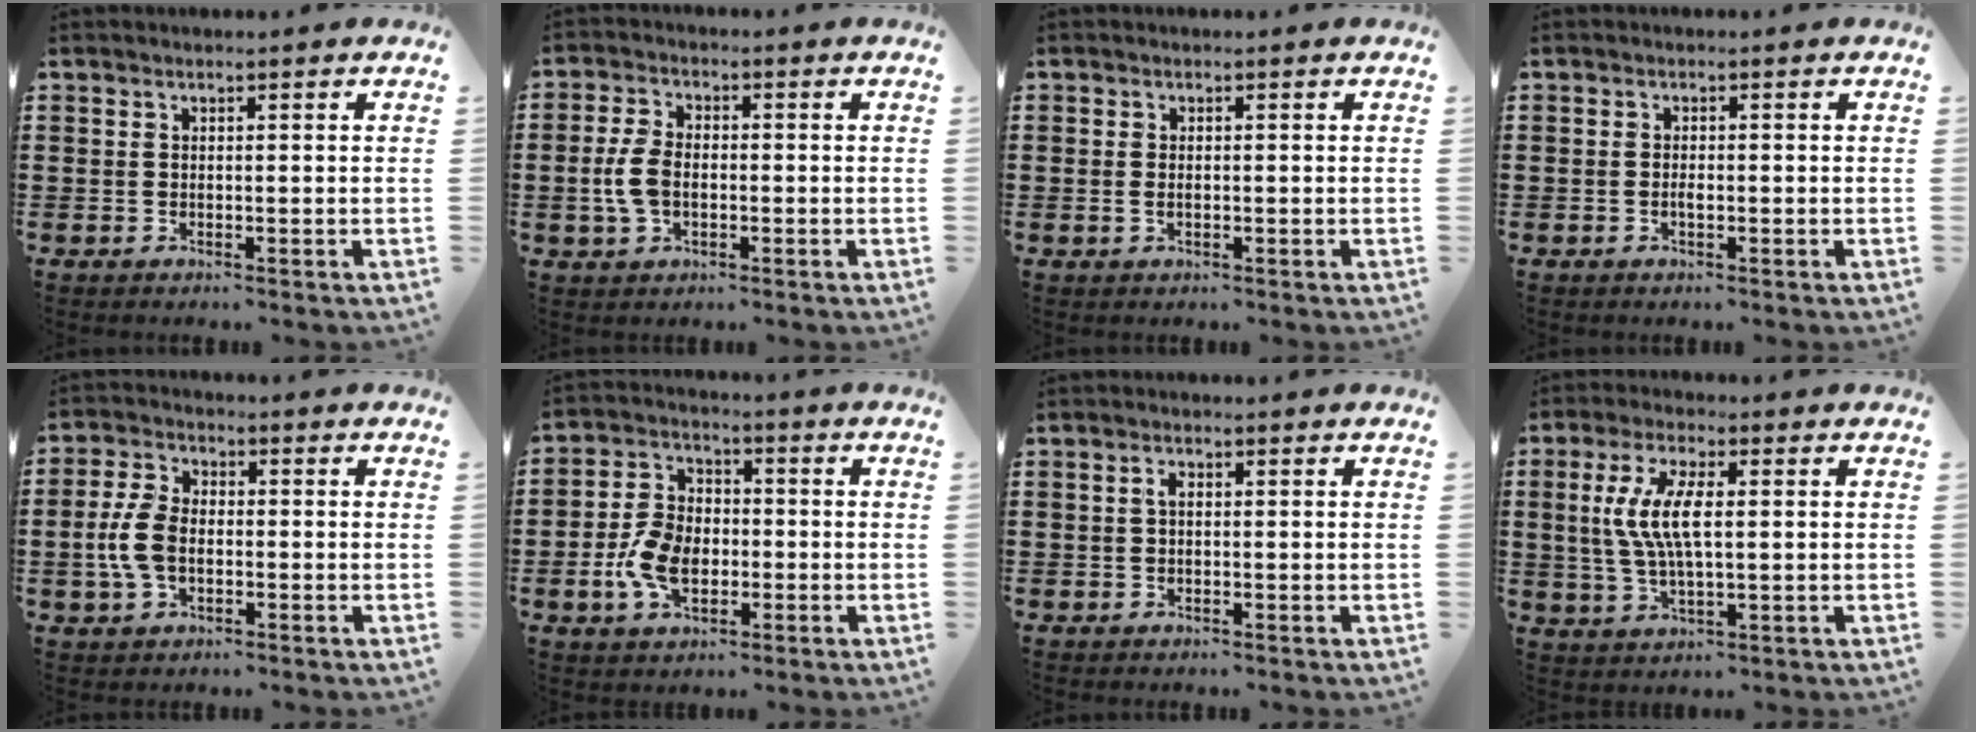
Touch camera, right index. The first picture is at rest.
{"total": 5.1, "force": [-0.8, 2.9, 4.0], "torque": [-0.105, -0.005, -0.022]}
{"total": 0.9, "force": [-0.2, 0.4, 0.8], "torque": [-0.017, 0.001, -0.004]}
{"total": 1.1, "force": [-0.4, 0.4, 1.0], "torque": [-0.020, -0.002, -0.006]}
{"total": 6.0, "force": [-1.1, 3.5, 4.7], "torque": [-0.130, -0.008, -0.030]}
{"total": 7.7, "force": [-1.9, 5.0, 5.6], "torque": [-0.133, 0.006, -0.041]}
{"total": 1.2, "force": [0.1, 0.5, 1.1], "torque": [-0.022, 0.003, 0.000]}
{"total": 8.0, "force": [0.8, 2.8, 7.5], "torque": [-0.170, 0.000, 0.005]}